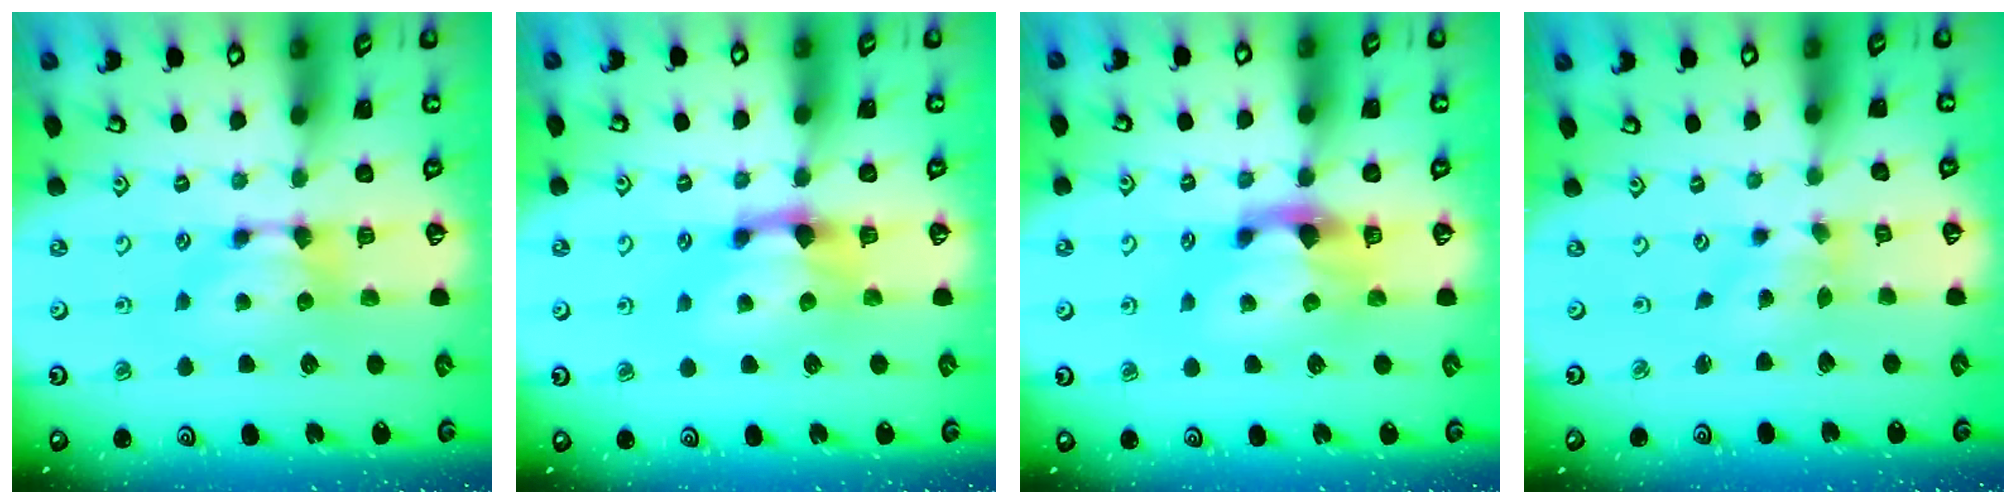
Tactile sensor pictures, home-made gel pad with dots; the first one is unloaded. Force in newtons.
{"total": 2.5, "press": 2.0, "slide": 1.5}
{"total": 3.1, "press": 2.8, "slide": 1.3}
{"total": 1.2, "press": 0.2, "slide": 1.1}